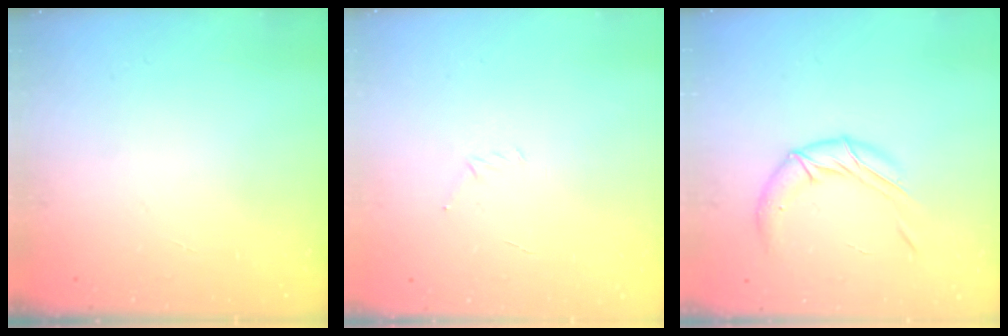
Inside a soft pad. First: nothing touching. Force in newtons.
{"total": 2.9, "press": 2.8, "slide": 0.8}
{"total": 10.8, "press": 10.7, "slide": 1.3}